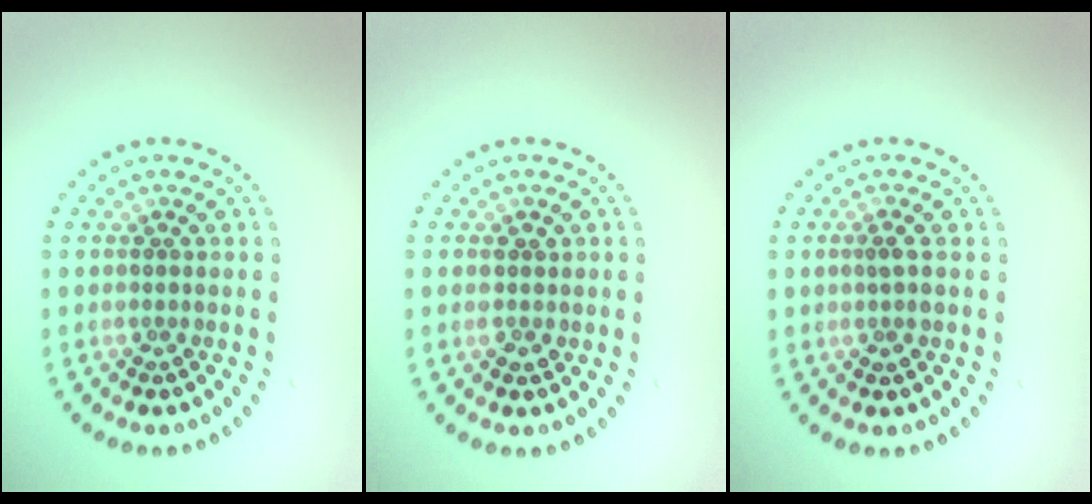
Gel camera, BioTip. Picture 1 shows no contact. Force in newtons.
{"total": 1.6, "press": 1.5, "slide": 0.4}
{"total": 1.1, "press": 1.1, "slide": 0.4}